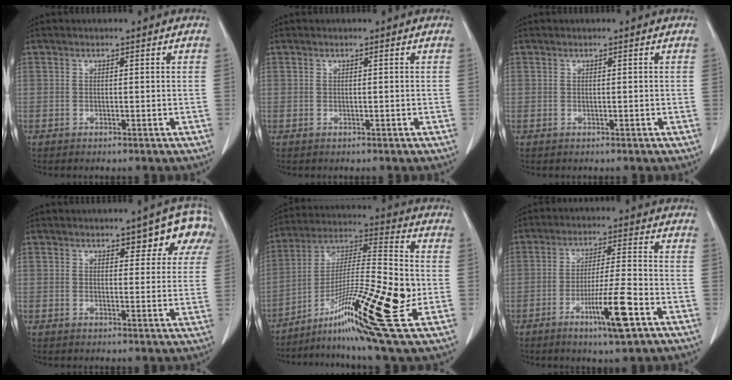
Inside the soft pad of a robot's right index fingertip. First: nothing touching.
{"total": 0.0}
{"total": 0.0}
{"total": 7.4, "force": [4.5, 3.2, 5.0], "torque": [-0.047, 0.006, 0.041]}
{"total": 20.6, "force": [-7.5, 0.9, 19.2], "torque": [-0.340, -0.023, -0.131]}
{"total": 9.6, "force": [-4.4, 0.0, 8.6], "torque": [-0.149, -0.012, -0.074]}